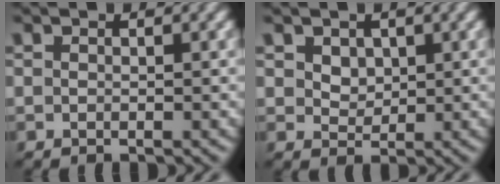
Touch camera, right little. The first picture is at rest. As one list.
[{"total": 2.3, "force": [1.4, 1.4, 1.2], "torque": [-0.021, -0.013, 0.039]}]